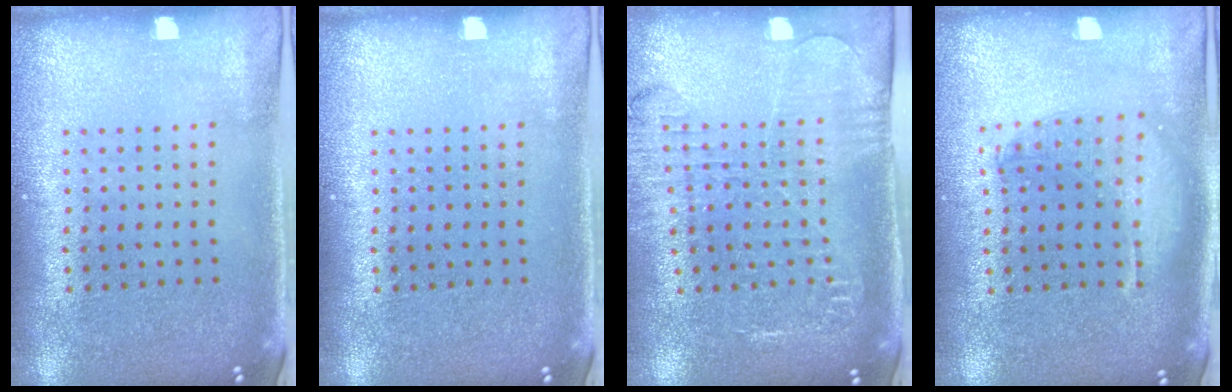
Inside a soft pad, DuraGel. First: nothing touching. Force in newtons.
{"total": 0.0}
{"total": 1.9, "press": 1.9, "slide": 0.1}
{"total": 1.3, "press": 1.3, "slide": 0.4}